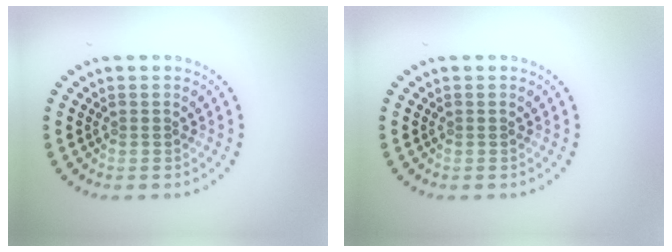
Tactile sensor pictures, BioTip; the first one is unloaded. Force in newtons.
{"total": 0.0}